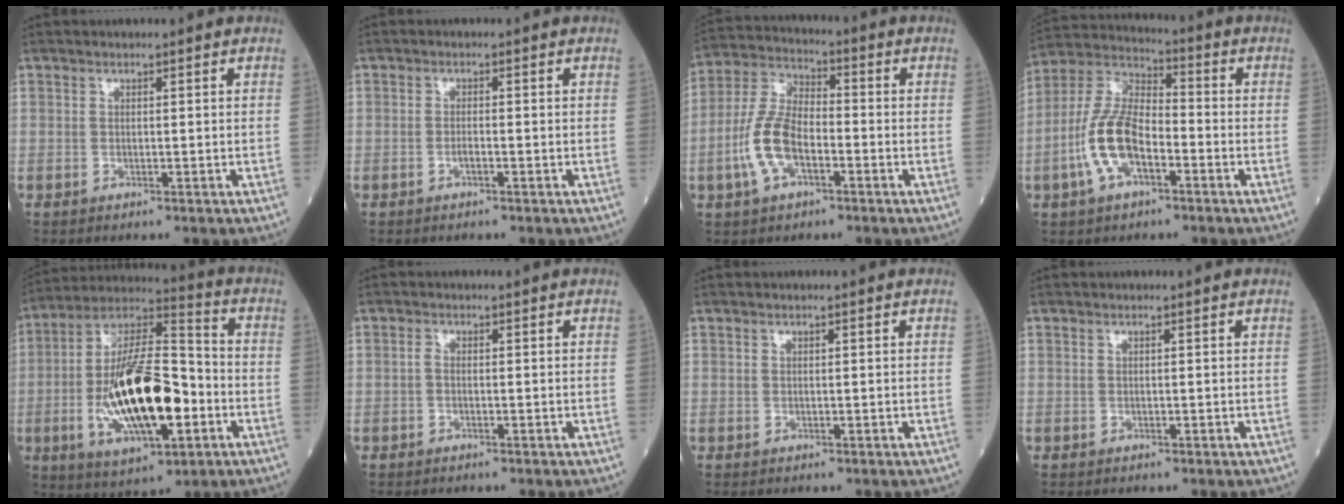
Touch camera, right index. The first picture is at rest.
{"total": 1.1, "force": [-0.5, 0.3, 0.9], "torque": [-0.017, 0.001, -0.010]}
{"total": 9.8, "force": [-3.1, 4.6, 8.1], "torque": [-0.188, 0.013, -0.064]}
{"total": 11.5, "force": [-3.8, 5.0, 9.6], "torque": [-0.218, 0.013, -0.078]}
{"total": 20.7, "force": [-4.4, 6.8, 19.1], "torque": [-0.368, 0.006, -0.070]}
{"total": 0.8, "force": [-0.2, 0.5, 0.7], "torque": [-0.013, 0.002, -0.007]}
{"total": 0.0}
{"total": 0.0}